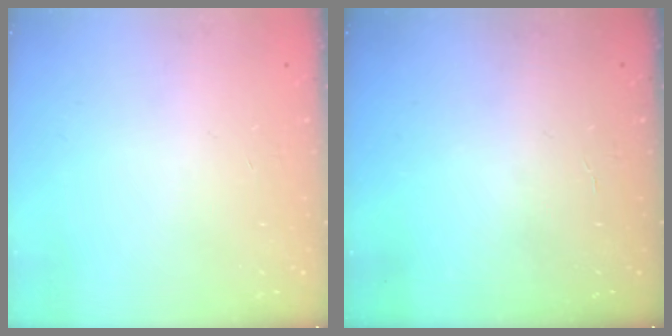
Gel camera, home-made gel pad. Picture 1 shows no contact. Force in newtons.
{"total": 1.1, "press": 1.1, "slide": 0.2}